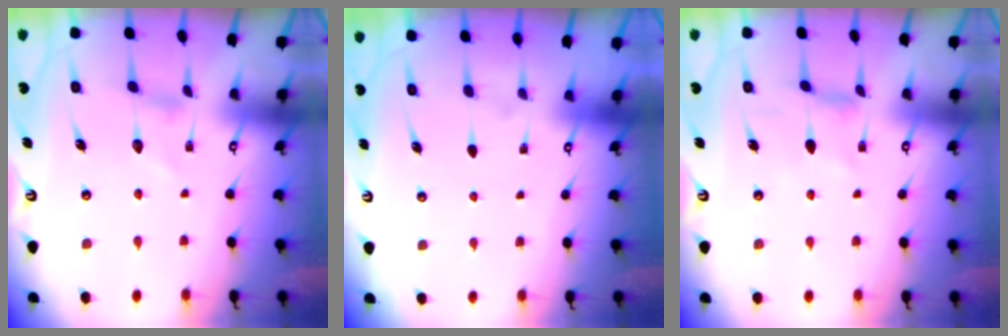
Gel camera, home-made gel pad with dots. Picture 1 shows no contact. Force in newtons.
{"total": 0.0}
{"total": 1.6, "press": 1.5, "slide": 0.4}